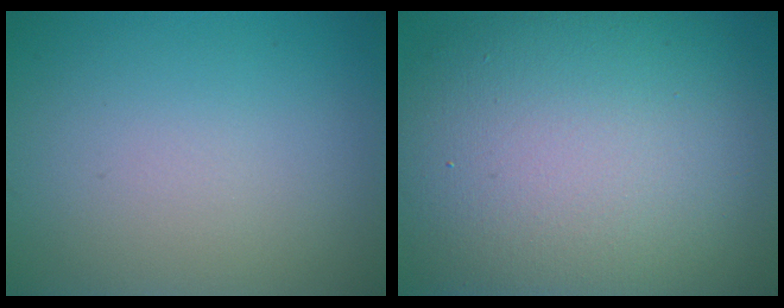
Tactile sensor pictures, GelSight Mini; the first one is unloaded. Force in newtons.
{"total": 15.1, "press": 15.1, "slide": 1.2}